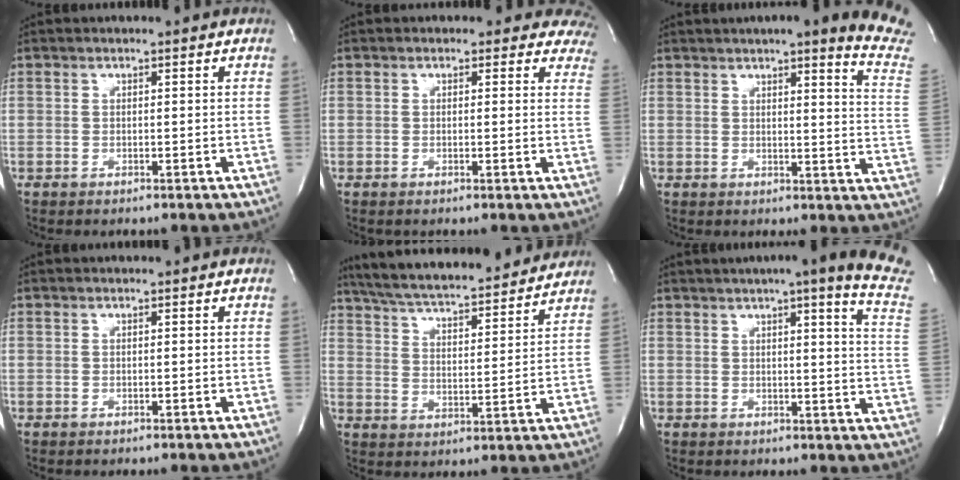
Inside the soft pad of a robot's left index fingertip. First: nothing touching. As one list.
[{"total": 6.6, "force": [5.7, 3.4, 0.3], "torque": [0.044, -0.011, 0.021]}, {"total": 17.0, "force": [14.6, 0.3, 8.7], "torque": [-0.104, -0.058, 0.151]}, {"total": 0.0}, {"total": 21.2, "force": [19.4, 3.1, 8.2], "torque": [-0.142, 0.014, 0.279]}, {"total": 16.8, "force": [12.8, -0.1, 10.9], "torque": [-0.145, -0.039, 0.131]}]